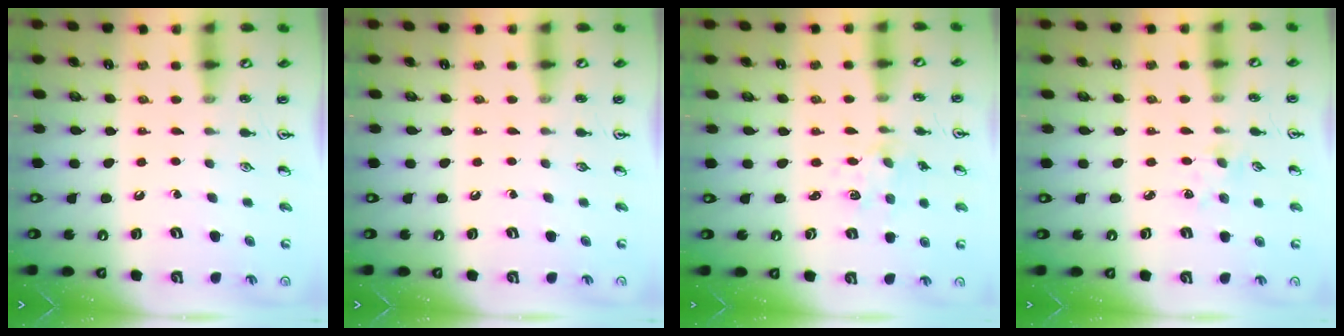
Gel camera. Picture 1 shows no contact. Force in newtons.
{"total": 0.0}
{"total": 2.0, "press": 2.0, "slide": 0.5}
{"total": 1.9, "press": 1.9, "slide": 0.3}